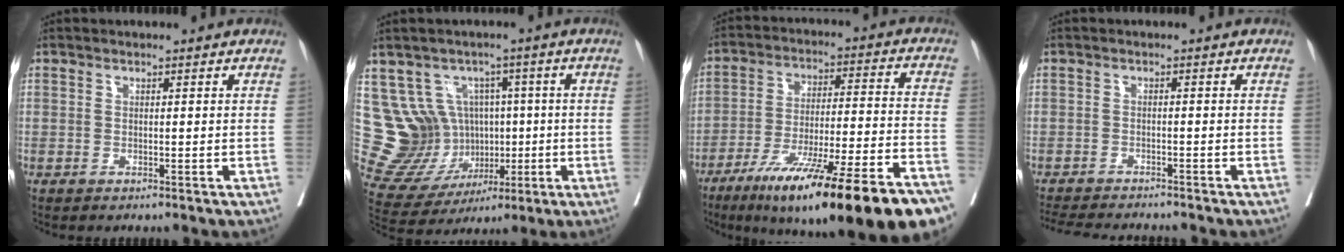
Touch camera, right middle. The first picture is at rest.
{"total": 10.9, "force": [0.7, 10.5, 3.0], "torque": [-0.053, 0.043, 0.042]}
{"total": 27.9, "force": [-19.3, 2.5, 20.0], "torque": [-0.233, -0.019, -0.302]}
{"total": 9.4, "force": [-8.8, 1.0, 3.2], "torque": [-0.045, -0.010, -0.128]}